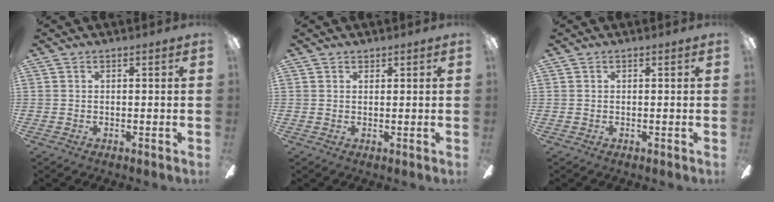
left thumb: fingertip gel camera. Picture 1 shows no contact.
{"total": 1.0, "force": [0.9, 0.5, 0.0], "torque": [0.008, -0.003, 0.016]}
{"total": 0.0}